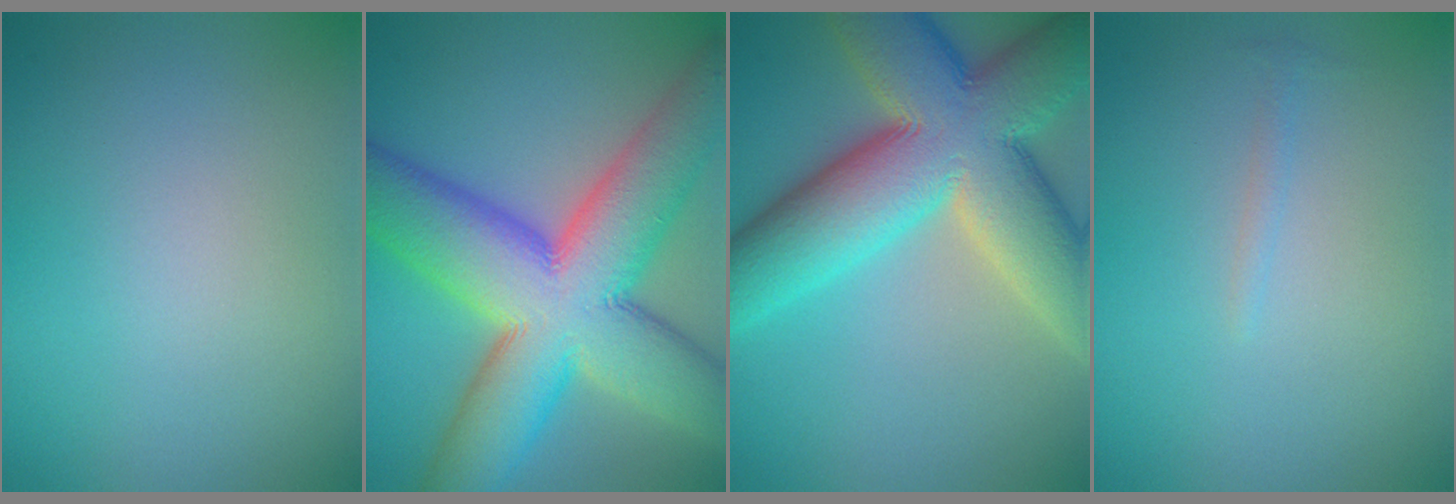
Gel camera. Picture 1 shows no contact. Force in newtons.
{"total": 16.1, "press": 16.0, "slide": 0.6}
{"total": 14.9, "press": 14.9, "slide": 0.7}
{"total": 0.6, "press": 0.6, "slide": 0.1}